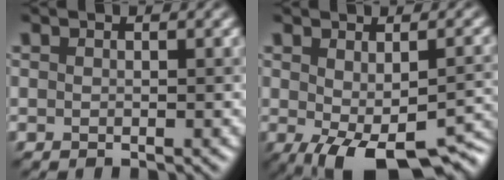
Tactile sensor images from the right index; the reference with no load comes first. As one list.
[{"total": 7.8, "force": [-3.3, 3.2, 6.3], "torque": [-0.100, -0.032, -0.029]}]